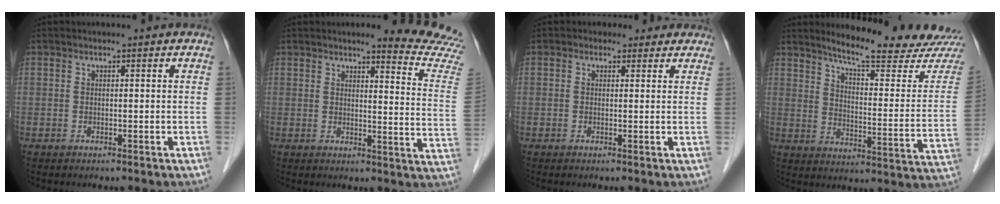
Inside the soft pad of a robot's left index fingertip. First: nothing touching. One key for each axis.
{"total": 11.9, "fx": 11.6, "fy": -1.0, "fz": 2.6, "tx": -0.017, "ty": -0.104, "tz": 0.104}
{"total": 2.6, "fx": 1.7, "fy": 2.0, "fz": 0.1, "tx": 0.006, "ty": 0.008, "tz": 0.013}
{"total": 19.9, "fx": 18.3, "fy": 0.2, "fz": 7.8, "tx": -0.112, "ty": -0.095, "tz": 0.229}